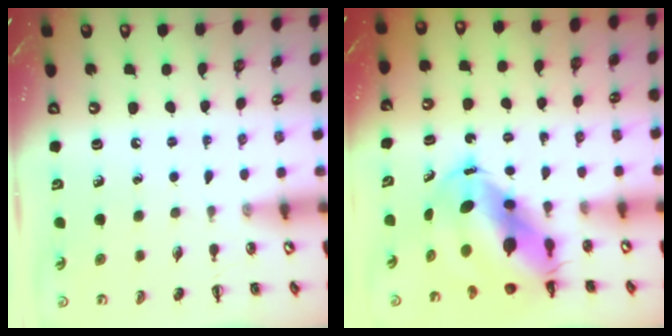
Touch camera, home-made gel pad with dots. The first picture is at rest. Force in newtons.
{"total": 10.3, "press": 10.0, "slide": 2.8}